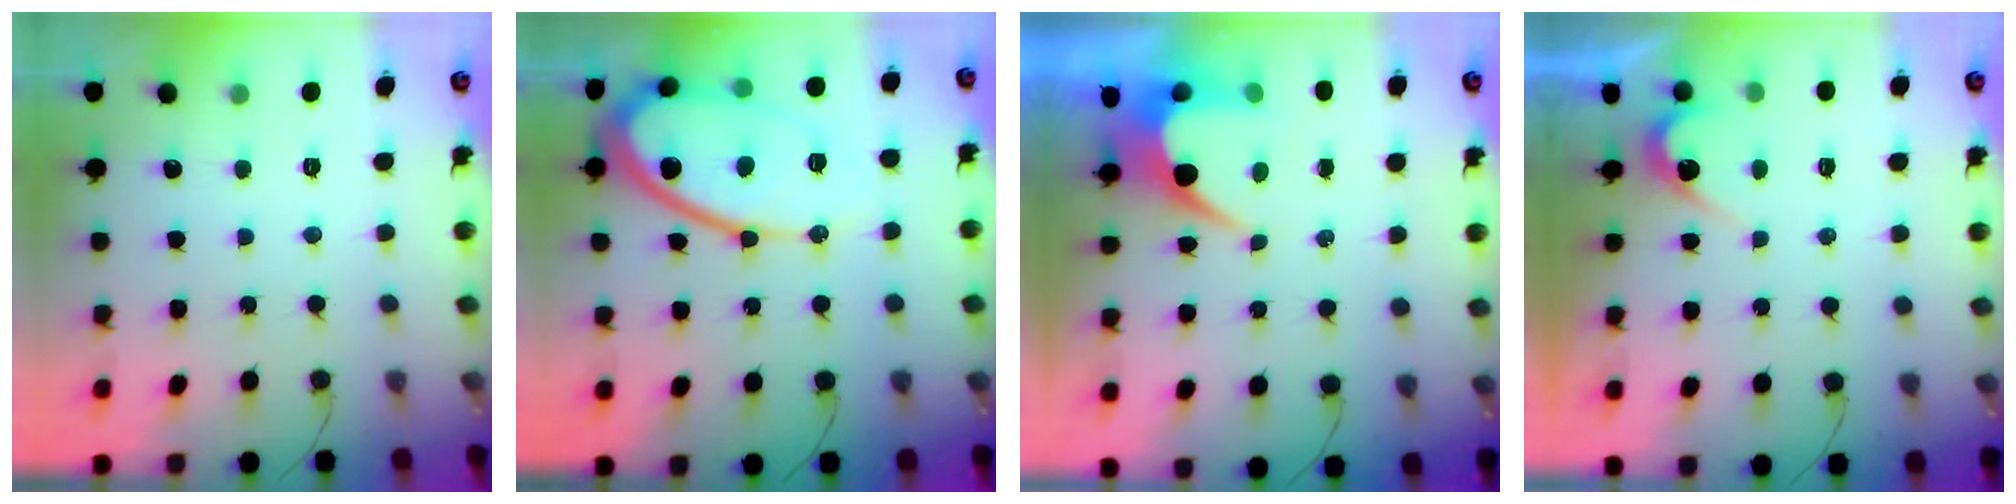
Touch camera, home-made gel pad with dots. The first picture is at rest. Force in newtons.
{"total": 17.1, "press": 17.1, "slide": 1.5}
{"total": 7.0, "press": 7.0, "slide": 0.2}
{"total": 3.8, "press": 3.8, "slide": 0.3}